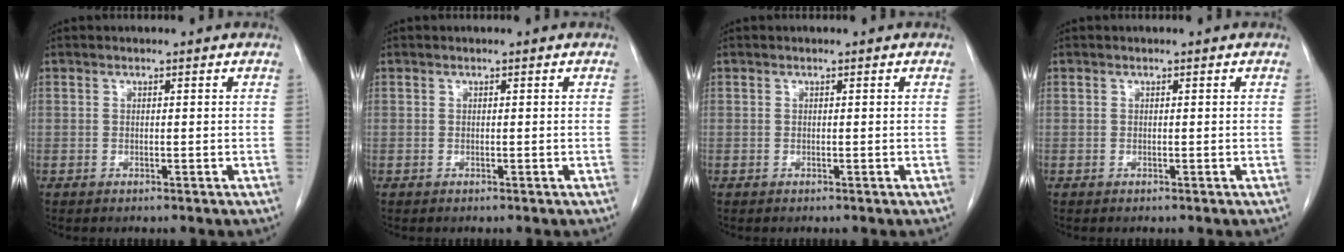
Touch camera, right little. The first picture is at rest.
{"total": 0.0}
{"total": 0.0}
{"total": 0.0}